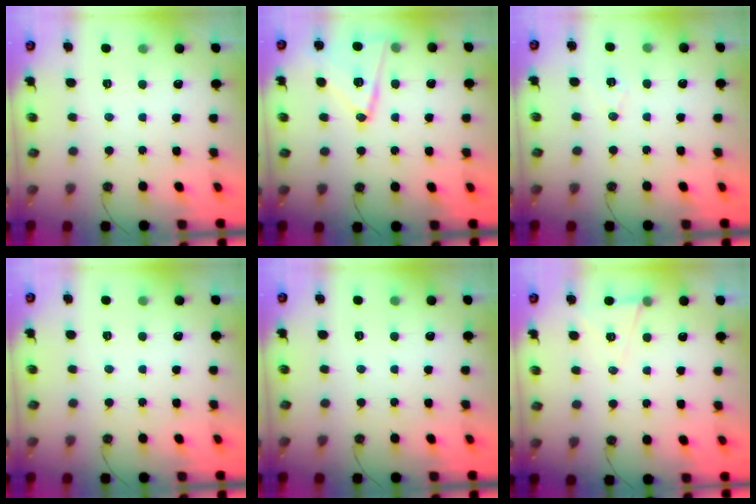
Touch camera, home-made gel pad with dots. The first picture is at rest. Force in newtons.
{"total": 14.3, "press": 14.0, "slide": 2.9}
{"total": 6.3, "press": 5.0, "slide": 3.8}
{"total": 0.0}
{"total": 0.0}
{"total": 6.3, "press": 4.4, "slide": 4.6}